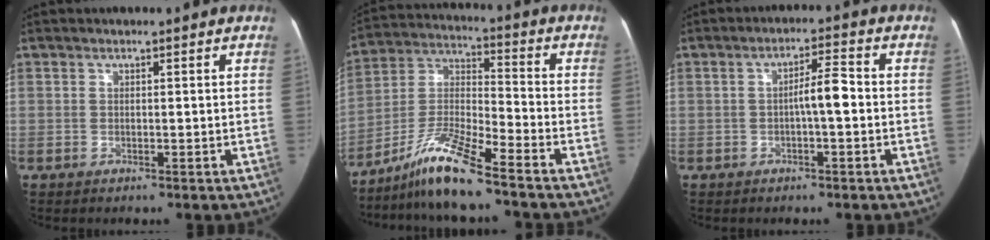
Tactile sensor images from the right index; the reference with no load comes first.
{"total": 11.0, "force": [-8.7, -0.3, 6.7], "torque": [-0.144, -0.008, -0.163]}
{"total": 4.3, "force": [-0.7, 0.5, 4.3], "torque": [-0.067, 0.011, -0.011]}